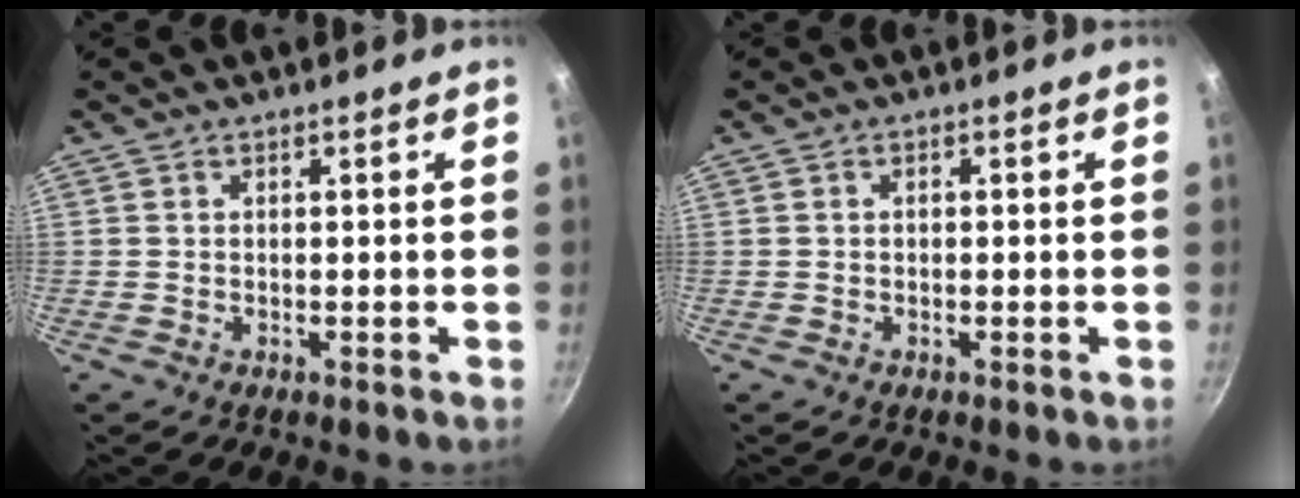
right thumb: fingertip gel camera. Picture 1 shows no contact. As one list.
[{"total": 0.6, "force": [0.0, 0.4, 0.4], "torque": [-0.005, 0.003, -0.001]}]